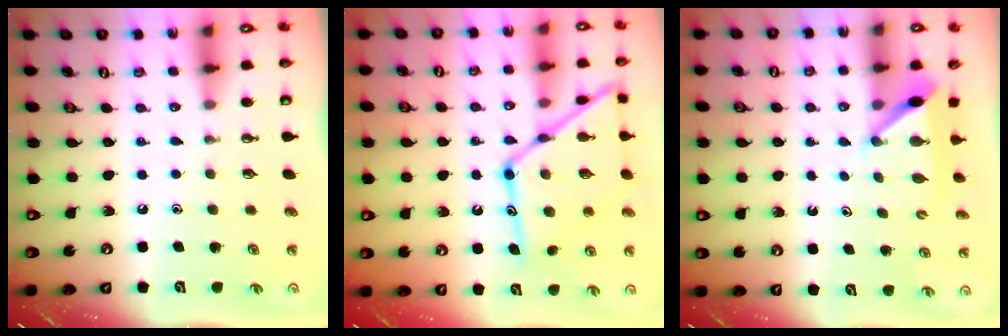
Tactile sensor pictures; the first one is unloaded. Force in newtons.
{"total": 18.7, "press": 18.6, "slide": 1.5}
{"total": 6.1, "press": 6.1, "slide": 0.7}